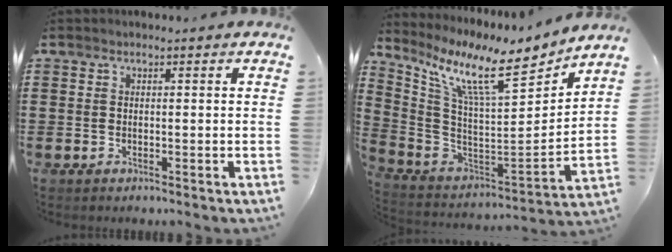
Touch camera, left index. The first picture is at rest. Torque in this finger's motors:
{"motor_torque": [2.14, 0.00, 0.36, 0.21]}